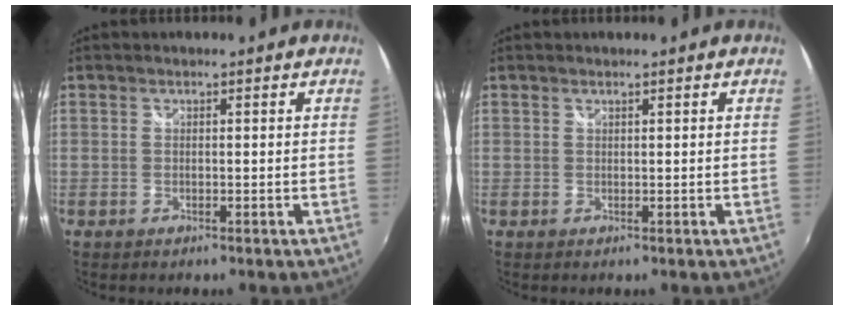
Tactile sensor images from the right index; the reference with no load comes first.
{"total": 0.0}